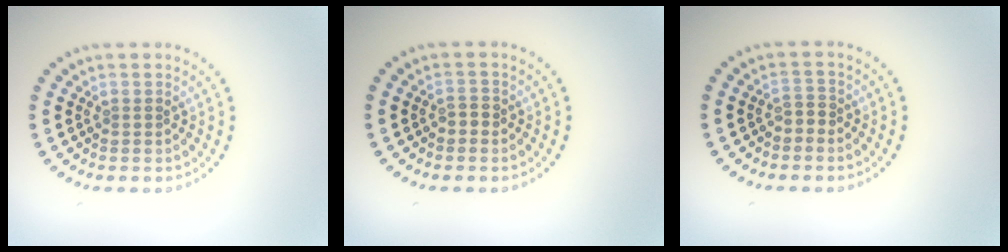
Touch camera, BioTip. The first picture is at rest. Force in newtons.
{"total": 0.9, "press": 0.8, "slide": 0.4}
{"total": 1.1, "press": 0.9, "slide": 0.7}